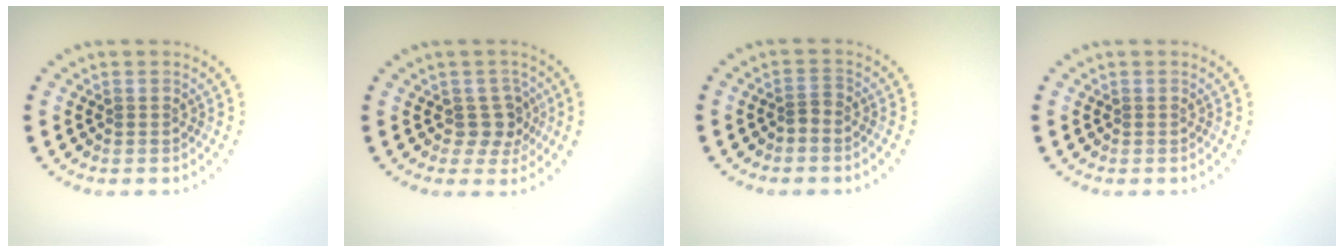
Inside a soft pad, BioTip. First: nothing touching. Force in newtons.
{"total": 2.4, "press": 2.0, "slide": 1.3}
{"total": 0.9, "press": 0.6, "slide": 0.7}
{"total": 0.0}